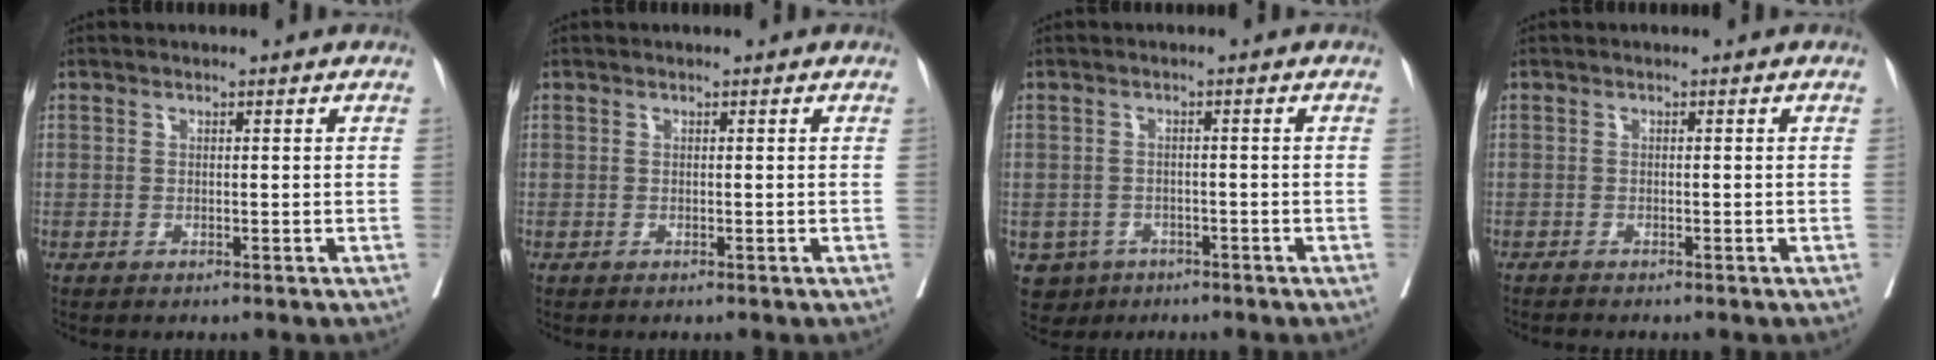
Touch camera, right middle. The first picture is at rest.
{"total": 0.0}
{"total": 4.2, "force": [-2.4, 3.4, 0.4], "torque": [-0.006, 0.006, -0.034]}
{"total": 1.0, "force": [-1.0, -0.1, 0.3], "torque": [-0.009, -0.002, -0.017]}